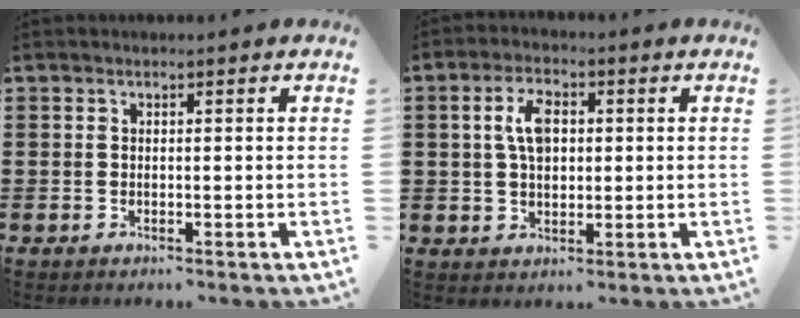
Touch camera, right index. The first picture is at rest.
{"total": 5.6, "force": [1.0, 3.0, 4.6], "torque": [-0.097, 0.014, 0.015]}